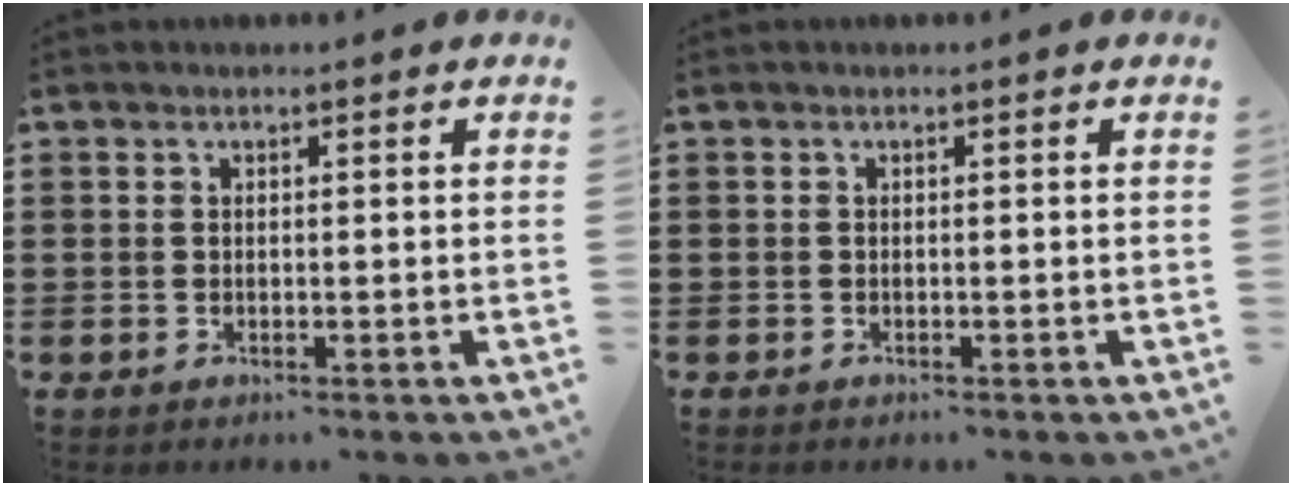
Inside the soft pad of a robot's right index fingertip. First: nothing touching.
{"total": 0.0}